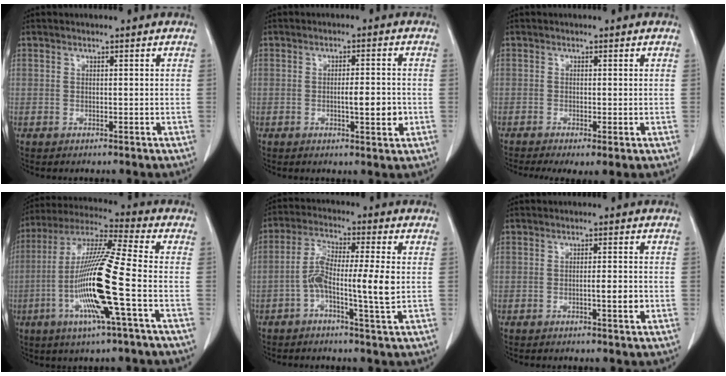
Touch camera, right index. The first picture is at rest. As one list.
[{"total": 4.6, "force": [-0.9, 0.9, 4.4], "torque": [-0.069, -0.002, -0.010]}, {"total": 4.1, "force": [-2.3, 1.1, 3.2], "torque": [-0.051, -0.014, -0.038]}, {"total": 16.4, "force": [-4.3, -0.3, 15.9], "torque": [-0.318, -0.010, -0.092]}, {"total": 9.2, "force": [-1.4, 0.6, 9.0], "torque": [-0.171, 0.013, -0.033]}, {"total": 2.6, "force": [-0.7, 0.2, 2.5], "torque": [-0.040, -0.001, -0.011]}]